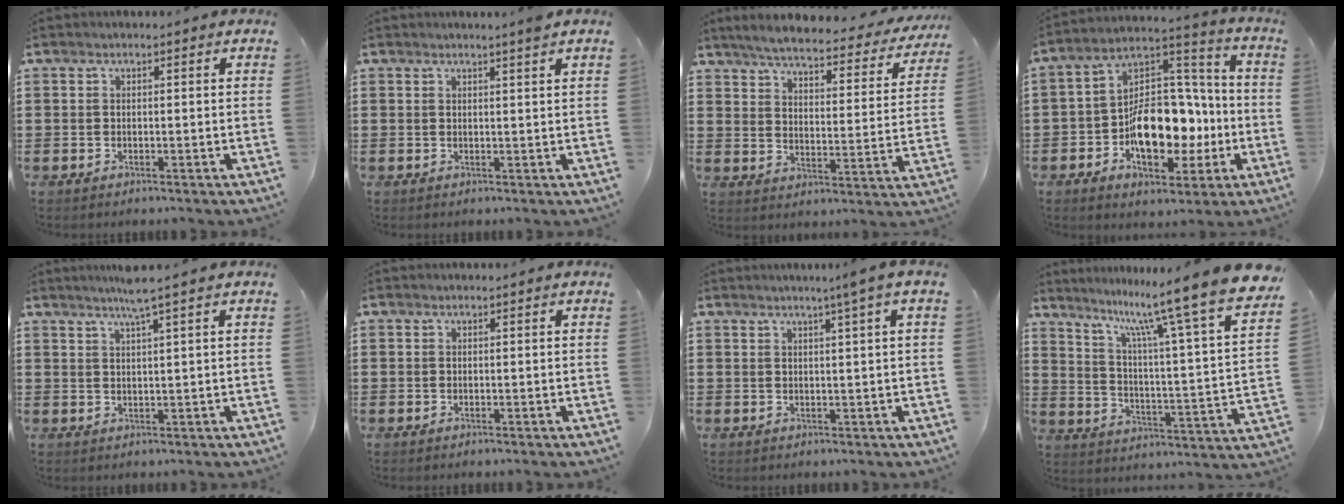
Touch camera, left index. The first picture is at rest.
{"total": 1.6, "force": [1.3, -0.4, 0.9], "torque": [-0.018, -0.006, 0.024]}
{"total": 4.9, "force": [4.5, 0.3, 1.9], "torque": [-0.061, -0.030, 0.072]}
{"total": 12.5, "force": [-3.3, 8.3, 8.7], "torque": [-0.148, 0.009, -0.055]}
{"total": 3.4, "force": [2.2, -0.6, 2.5], "torque": [-0.051, 0.000, 0.038]}
{"total": 0.0}
{"total": 2.4, "force": [1.2, -0.9, 1.9], "torque": [-0.035, -0.008, 0.020]}
{"total": 12.0, "force": [10.2, -1.1, 6.3], "torque": [-0.128, -0.093, 0.154]}